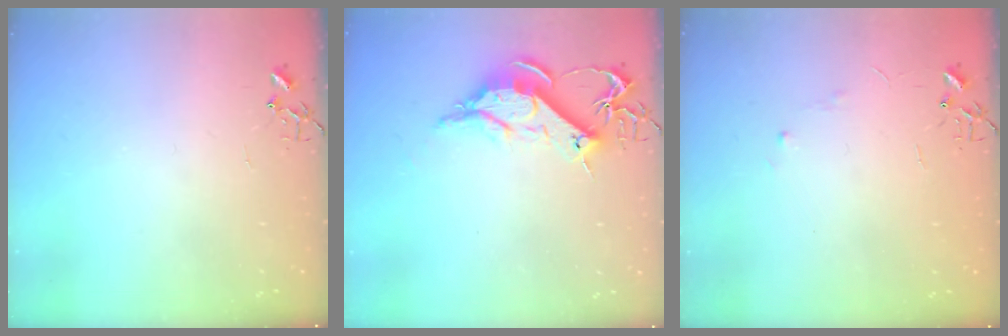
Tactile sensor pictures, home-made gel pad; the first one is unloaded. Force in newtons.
{"total": 12.1, "press": 12.1, "slide": 1.1}
{"total": 3.2, "press": 3.2, "slide": 0.5}